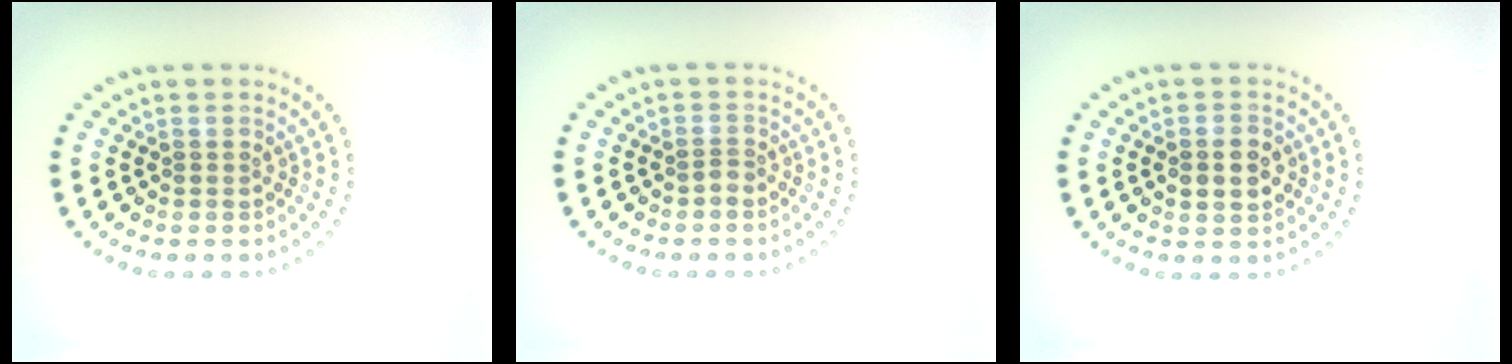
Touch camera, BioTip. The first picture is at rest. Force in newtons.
{"total": 0.8, "press": 0.5, "slide": 0.6}
{"total": 2.3, "press": 2.2, "slide": 0.1}